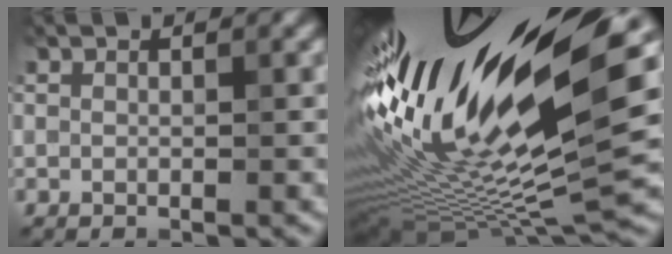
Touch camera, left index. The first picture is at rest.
{"total": 19.3, "force": [5.2, 4.3, 18.1], "torque": [-0.330, -0.024, 0.107]}